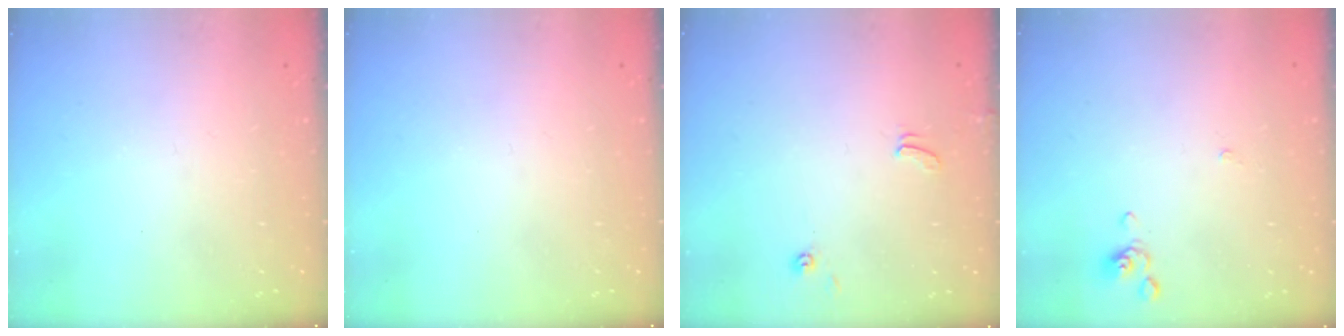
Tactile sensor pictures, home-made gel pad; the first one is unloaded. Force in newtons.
{"total": 0.0}
{"total": 0.9, "press": 0.8, "slide": 0.4}
{"total": 0.0}